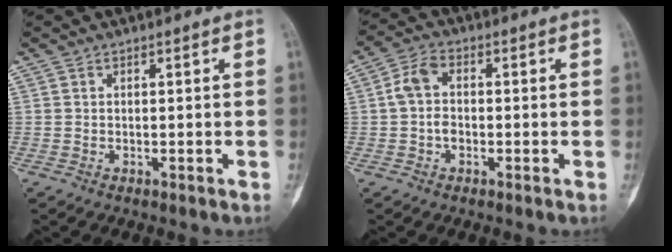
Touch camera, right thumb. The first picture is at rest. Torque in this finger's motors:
{"motor_torque": [0.08, 0.04, 0.27, -0.28, 0.00]}